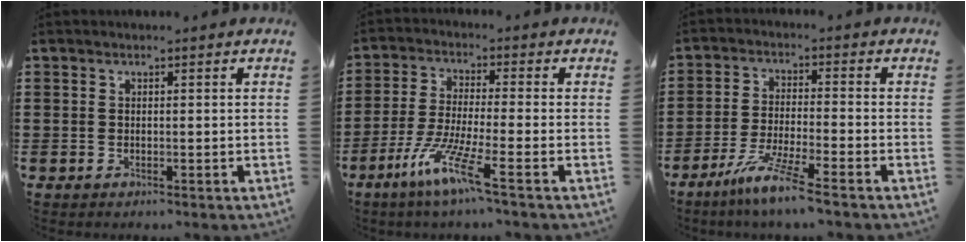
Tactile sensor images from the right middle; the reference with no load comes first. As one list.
[{"total": 7.9, "force": [-5.1, 0.1, 6.1], "torque": [-0.130, -0.013, -0.099]}, {"total": 6.9, "force": [-5.4, -0.2, 4.4], "torque": [-0.088, -0.012, -0.100]}]